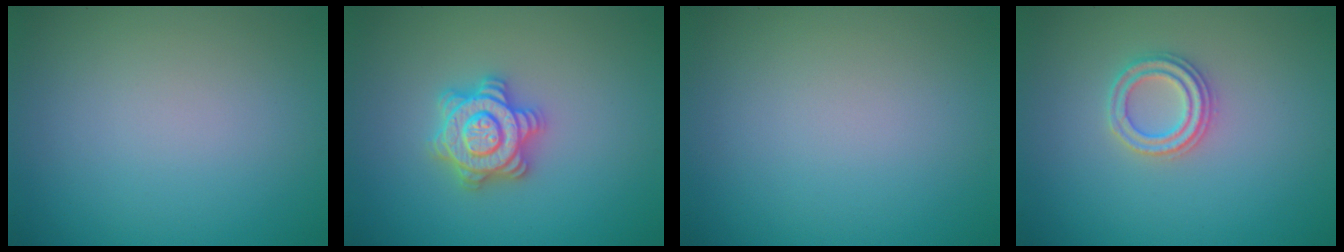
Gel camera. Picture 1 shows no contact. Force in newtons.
{"total": 4.6, "press": 4.6, "slide": 0.6}
{"total": 0.0}
{"total": 2.3, "press": 2.3, "slide": 0.3}